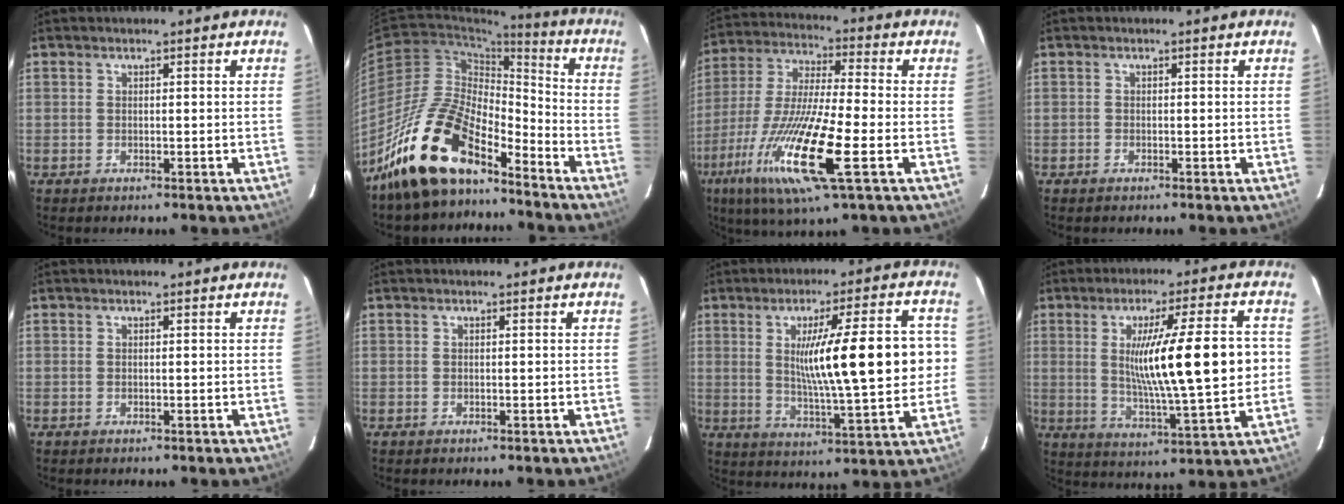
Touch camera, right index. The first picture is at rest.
{"total": 17.9, "force": [-13.6, 6.5, 9.5], "torque": [-0.186, 0.009, -0.255]}
{"total": 19.5, "force": [-7.6, 2.5, 17.8], "torque": [-0.364, -0.035, -0.150]}
{"total": 0.6, "force": [-0.5, 0.3, 0.0], "torque": [-0.001, 0.000, -0.010]}
{"total": 0.0}
{"total": 0.0}
{"total": 18.2, "force": [1.5, 3.0, 17.9], "torque": [-0.275, -0.006, 0.029]}
{"total": 18.0, "force": [0.9, 1.5, 17.9], "torque": [-0.288, -0.015, 0.024]}